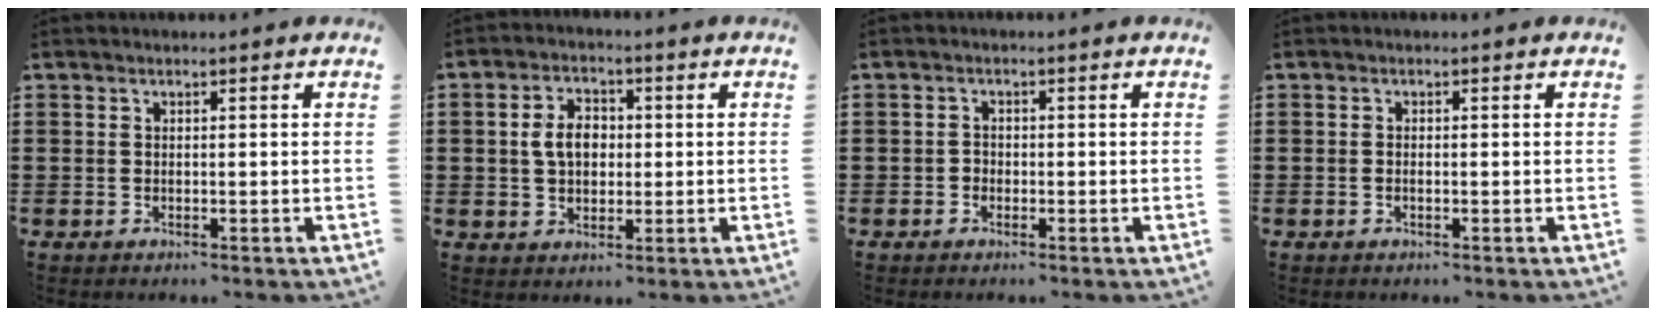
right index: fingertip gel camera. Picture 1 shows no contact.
{"total": 5.2, "force": [0.4, 2.9, 4.2], "torque": [-0.094, 0.009, 0.002]}
{"total": 1.1, "force": [-0.7, 0.8, 0.2], "torque": [-0.006, 0.002, -0.016]}
{"total": 0.6, "force": [-0.2, 0.1, 0.5], "torque": [-0.011, -0.006, -0.002]}